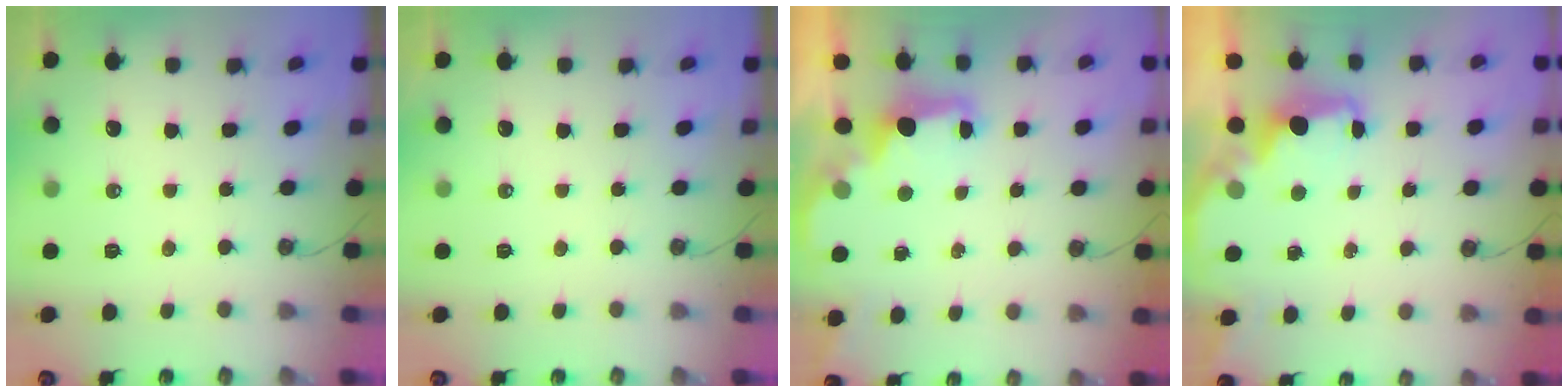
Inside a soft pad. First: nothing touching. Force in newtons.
{"total": 0.0}
{"total": 2.3, "press": 2.2, "slide": 0.7}
{"total": 2.0, "press": 1.9, "slide": 0.8}